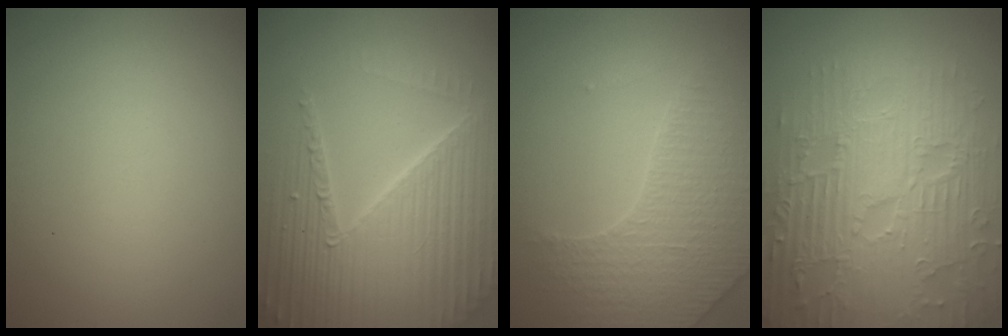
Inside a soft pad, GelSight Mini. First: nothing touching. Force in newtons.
{"total": 7.0, "press": 6.8, "slide": 1.7}
{"total": 3.3, "press": 3.2, "slide": 0.9}
{"total": 9.4, "press": 6.8, "slide": 6.5}